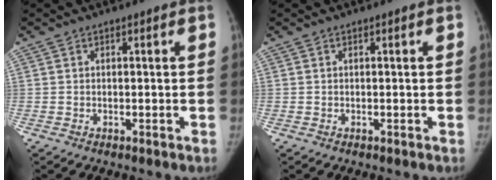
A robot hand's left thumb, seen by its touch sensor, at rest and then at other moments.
{"total": 0.0}